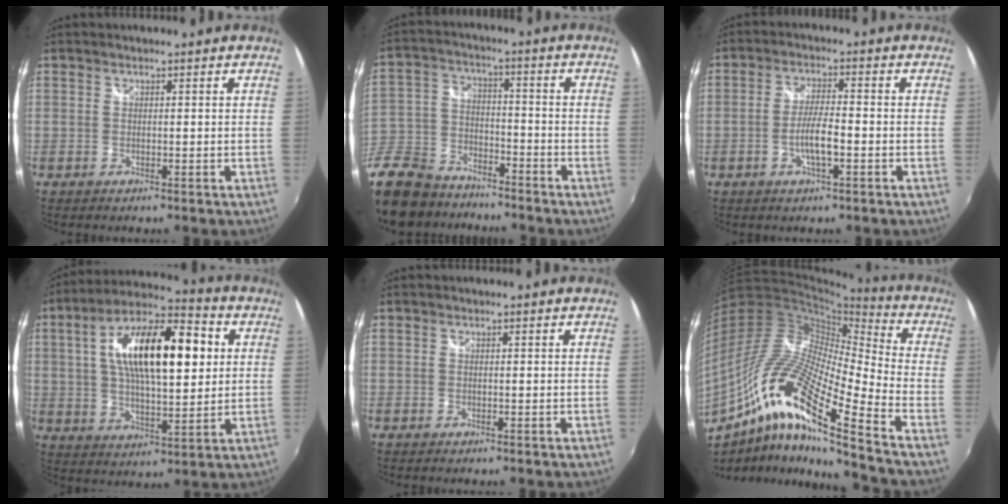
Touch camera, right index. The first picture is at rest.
{"total": 19.8, "force": [-14.6, 10.4, 8.5], "torque": [-0.225, -0.004, -0.254]}
{"total": 5.4, "force": [-1.9, 0.9, 5.0], "torque": [-0.098, 0.000, -0.035]}
{"total": 20.2, "force": [4.3, 7.7, 18.2], "torque": [-0.321, 0.032, 0.067]}
{"total": 0.0}
{"total": 20.8, "force": [-10.6, 3.4, 17.6], "torque": [-0.317, -0.024, -0.224]}